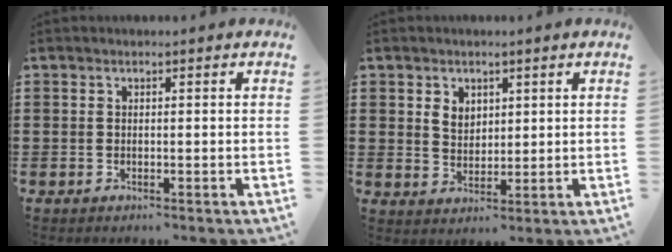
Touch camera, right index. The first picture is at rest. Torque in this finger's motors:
{"motor_torque": [0.04, -0.03, 0.12, 0.05]}